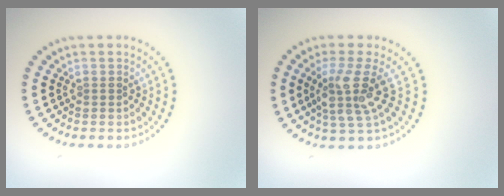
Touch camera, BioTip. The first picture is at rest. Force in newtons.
{"total": 3.7, "press": 2.9, "slide": 2.3}